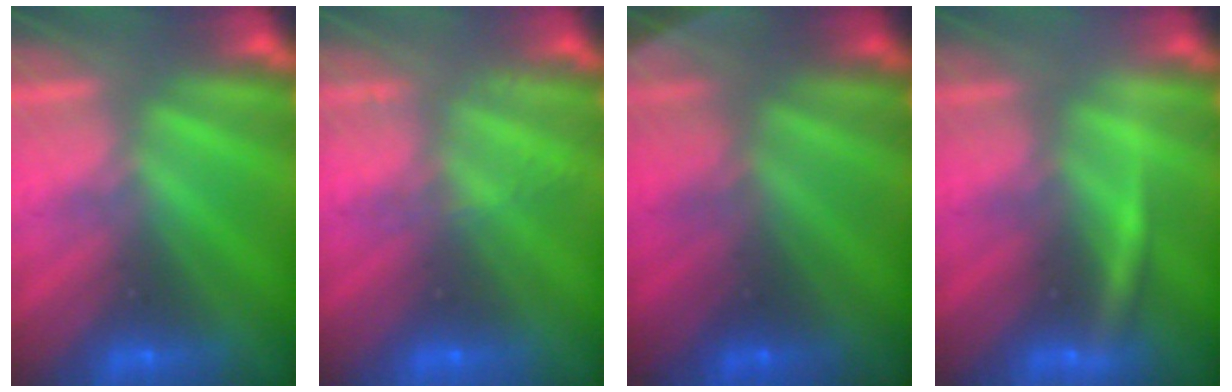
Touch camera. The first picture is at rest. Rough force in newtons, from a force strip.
{"total": 2.1}
{"total": 2.8}
{"total": 3.1}